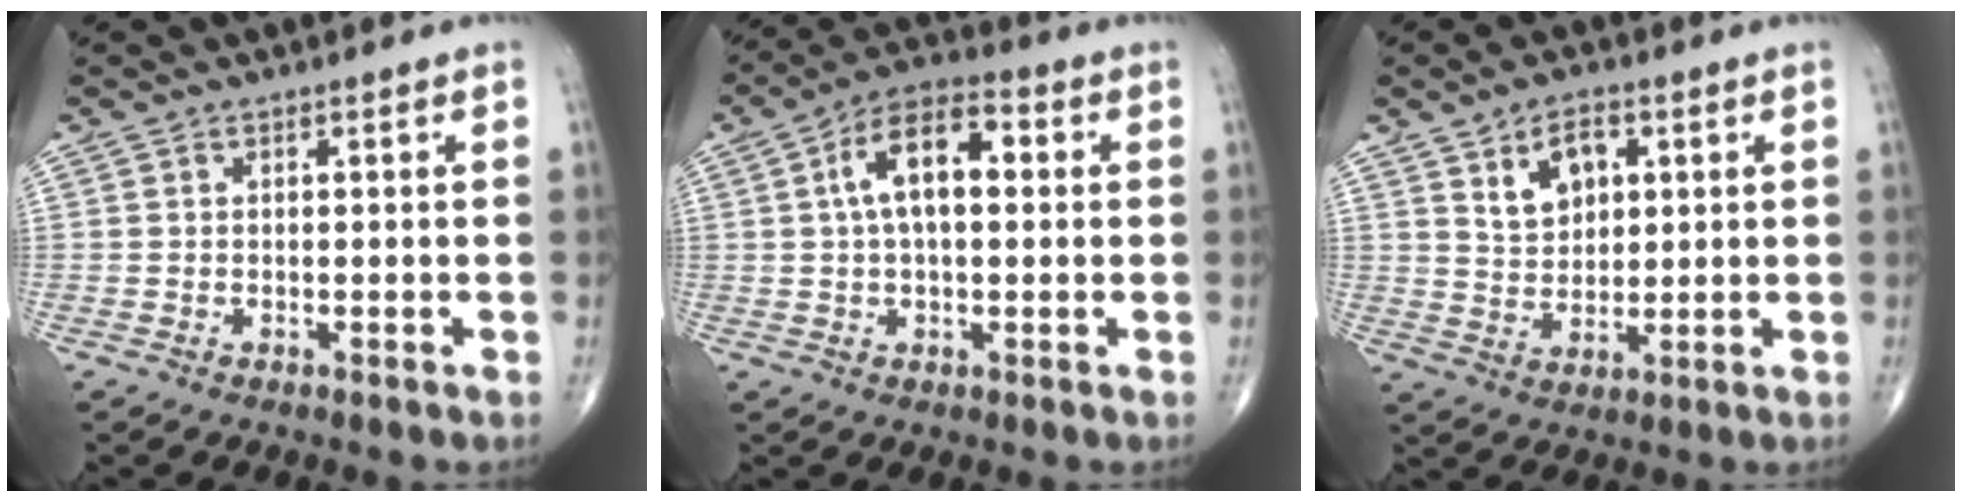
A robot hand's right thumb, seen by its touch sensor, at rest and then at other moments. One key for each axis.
{"total": 11.1, "fx": 1.9, "fy": 5.6, "fz": 9.4, "tx": -0.159, "ty": 0.026, "tz": 0.023}
{"total": 7.5, "fx": 3.2, "fy": 4.7, "fz": 4.8, "tx": -0.062, "ty": -0.015, "tz": 0.060}